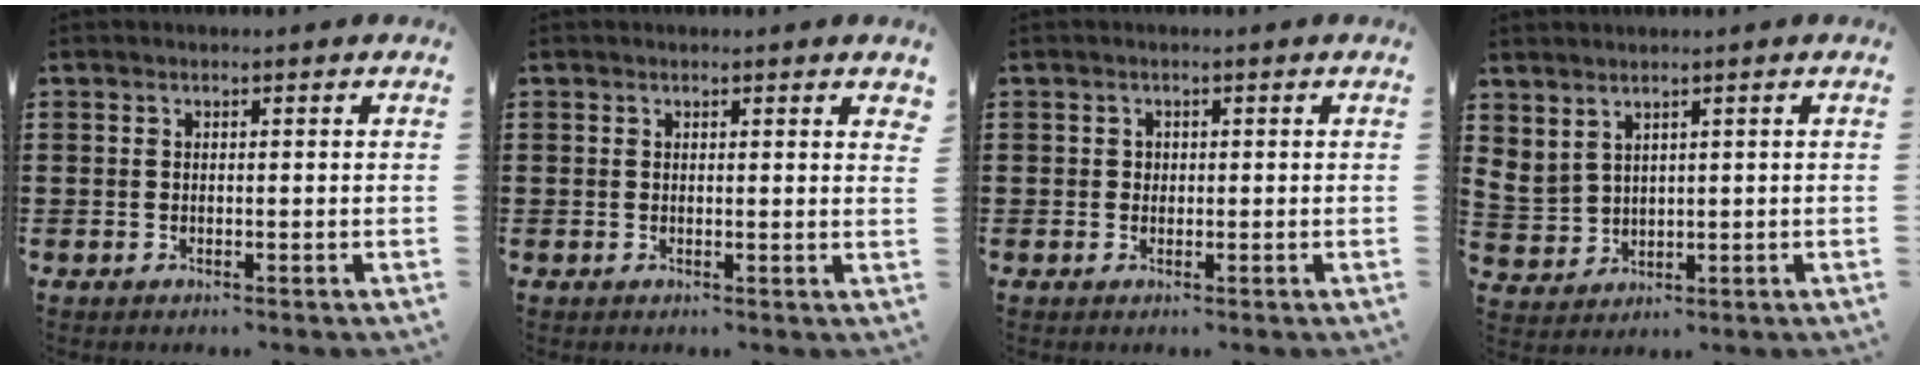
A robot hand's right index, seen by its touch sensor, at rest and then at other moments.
{"total": 0.7, "force": [0.5, 0.0, 0.5], "torque": [-0.010, 0.000, 0.010]}
{"total": 0.8, "force": [0.2, 0.7, 0.2], "torque": [-0.006, 0.003, 0.004]}
{"total": 2.6, "force": [2.1, 1.5, 0.4], "torque": [-0.020, 0.001, 0.040]}